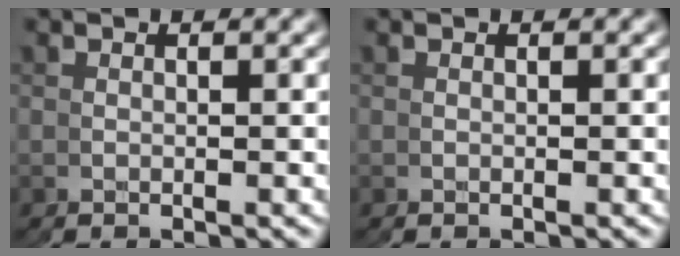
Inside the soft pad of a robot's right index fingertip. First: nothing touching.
{"total": 0.0}